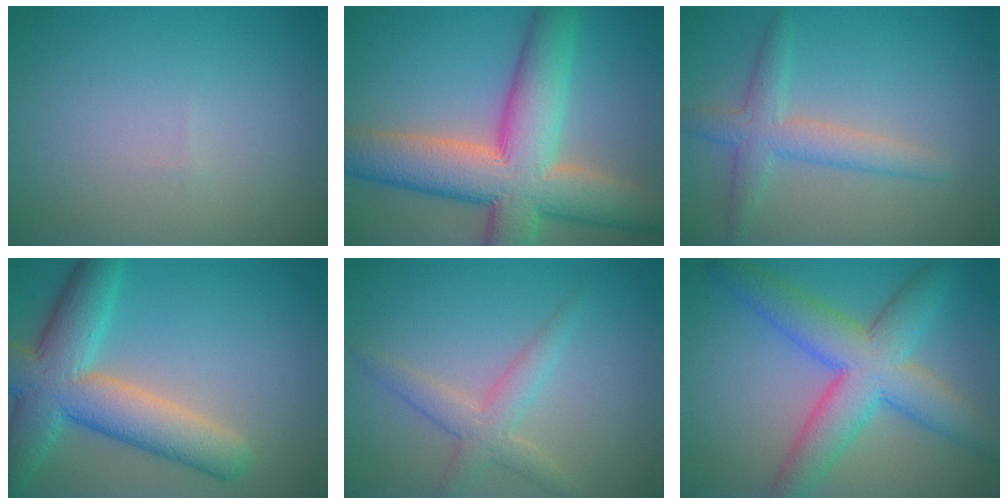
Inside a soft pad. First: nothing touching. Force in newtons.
{"total": 12.4, "press": 12.3, "slide": 1.1}
{"total": 2.8, "press": 2.8, "slide": 0.2}
{"total": 9.0, "press": 8.9, "slide": 0.3}
{"total": 3.0, "press": 3.0, "slide": 0.3}
{"total": 8.2, "press": 8.1, "slide": 0.2}